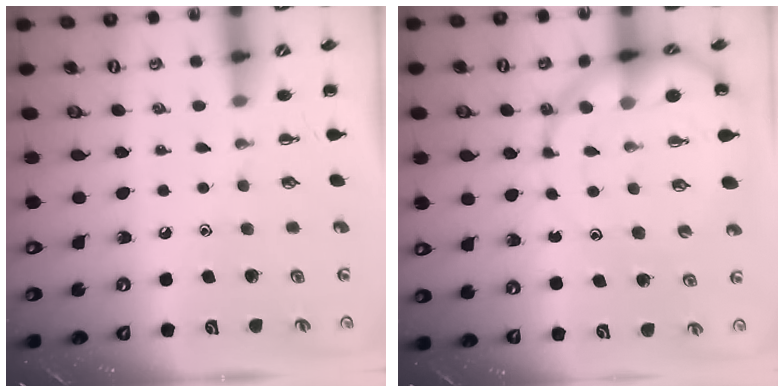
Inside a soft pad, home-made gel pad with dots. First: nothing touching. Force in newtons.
{"total": 12.8, "press": 12.3, "slide": 3.4}